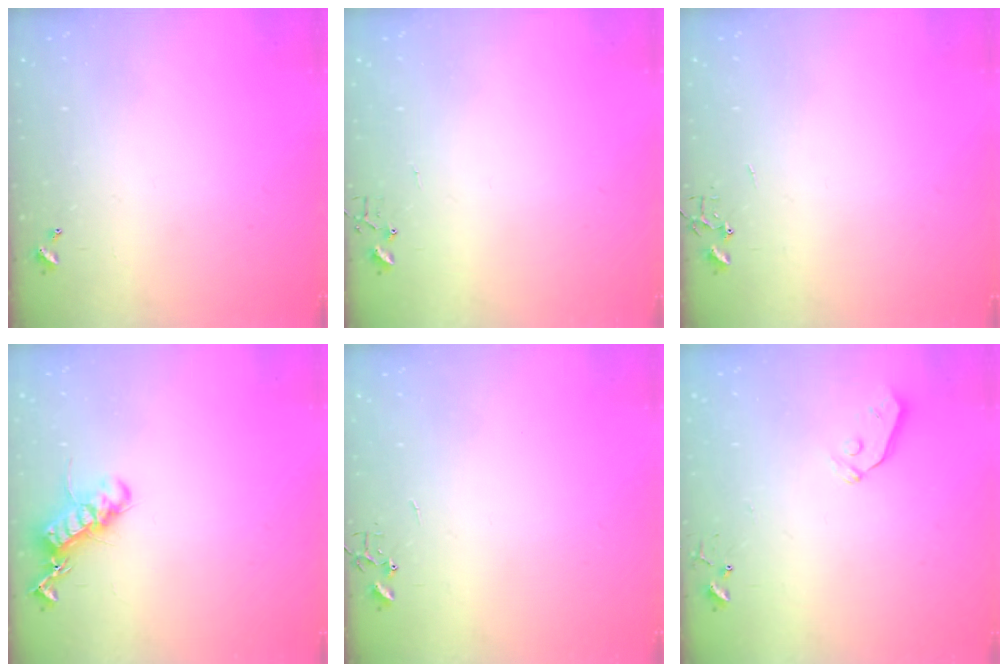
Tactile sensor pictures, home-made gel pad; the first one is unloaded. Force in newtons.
{"total": 3.8, "press": 3.8, "slide": 0.5}
{"total": 0.0}
{"total": 13.3, "press": 13.3, "slide": 0.3}
{"total": 0.0}
{"total": 4.9, "press": 4.8, "slide": 0.9}